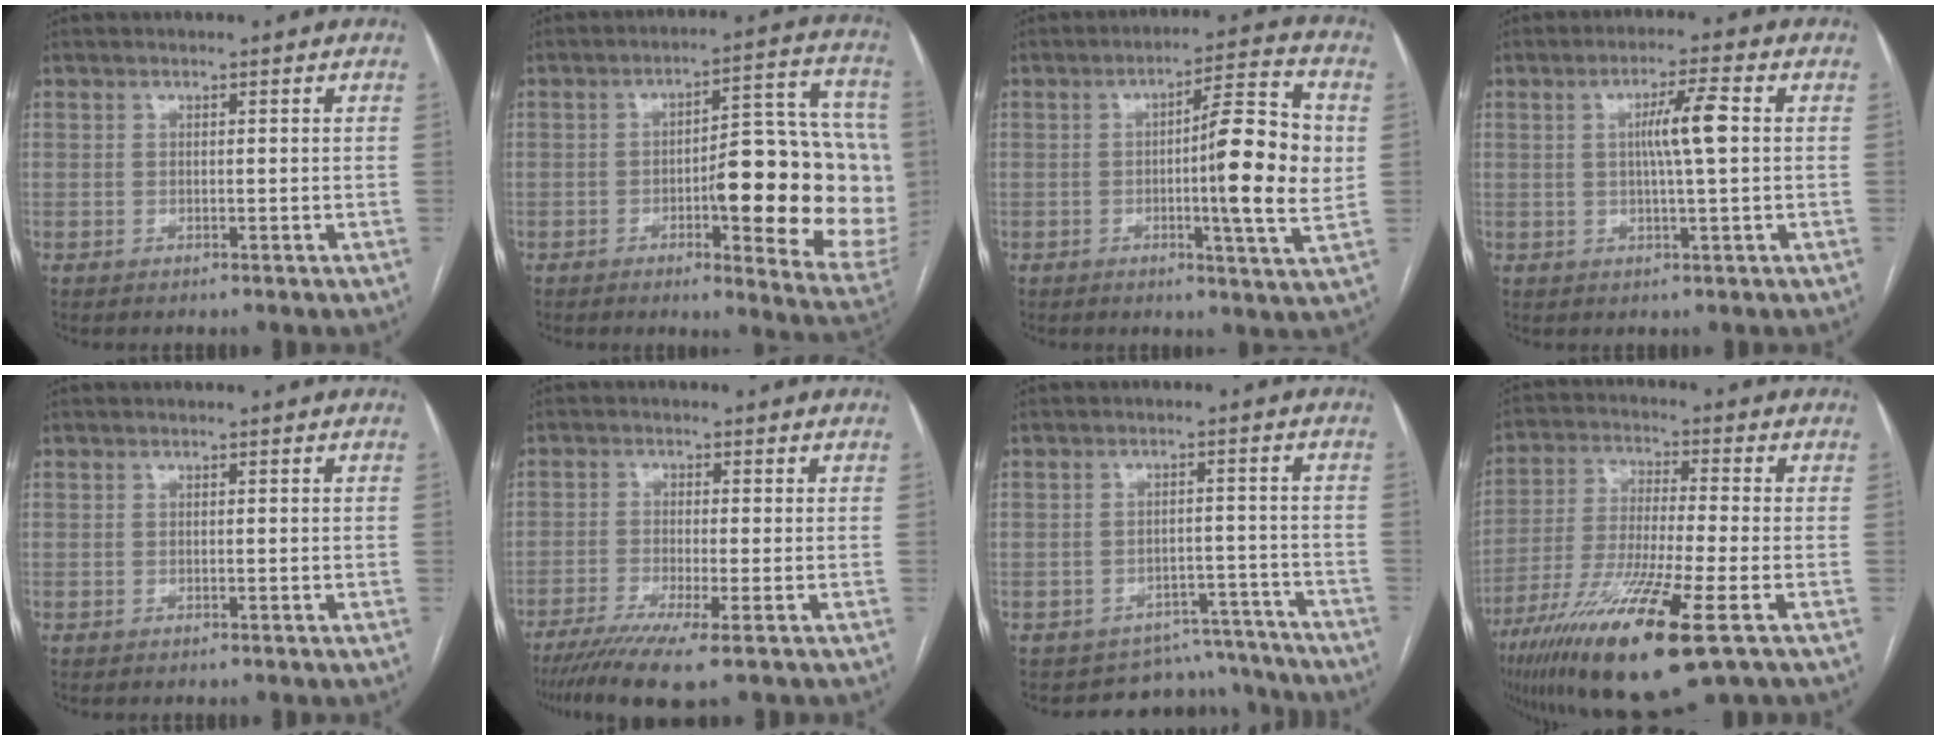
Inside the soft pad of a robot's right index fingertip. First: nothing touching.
{"total": 21.2, "force": [-2.9, 5.0, 20.4], "torque": [-0.184, 0.030, -0.023]}
{"total": 13.8, "force": [0.1, 0.7, 13.7], "torque": [-0.192, 0.004, -0.005]}
{"total": 5.7, "force": [0.6, -0.1, 5.7], "torque": [-0.100, 0.004, 0.011]}
{"total": 0.0}
{"total": 8.1, "force": [-5.6, -0.2, 5.9], "torque": [-0.096, -0.018, -0.091]}
{"total": 9.5, "force": [-8.7, 3.5, -1.4], "torque": [0.042, 0.049, -0.104]}
{"total": 17.1, "force": [-8.9, 0.7, 14.6], "torque": [-0.295, -0.046, -0.161]}